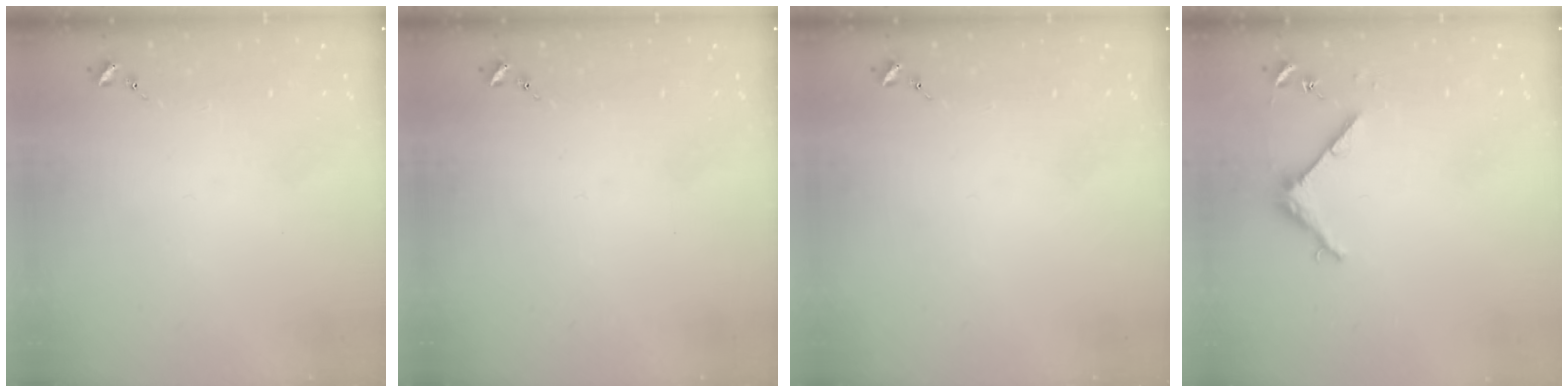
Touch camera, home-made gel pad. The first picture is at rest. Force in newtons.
{"total": 0.0}
{"total": 0.0}
{"total": 4.5, "press": 4.5, "slide": 0.5}